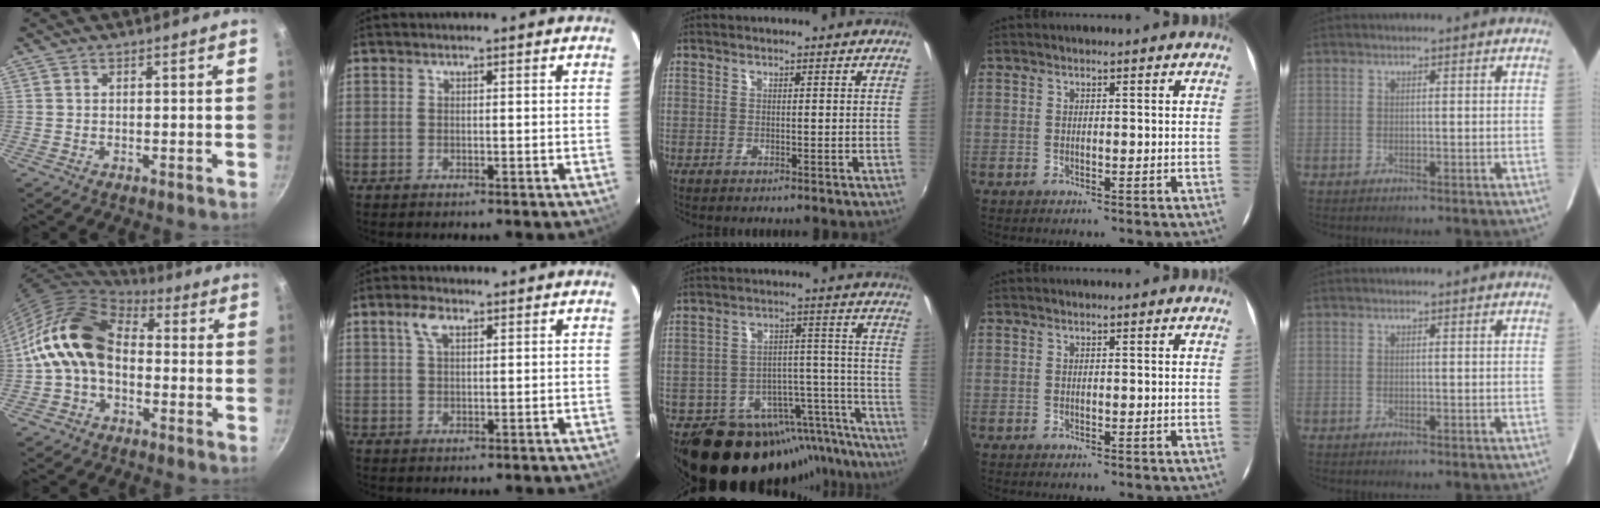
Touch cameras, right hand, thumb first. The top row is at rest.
{"thumb": {"total": 13.8, "force": [-0.6, 9.7, 9.7], "torque": [-0.145, 0.039, -0.028]}, "index": {"total": 3.4, "force": [1.8, 1.7, 2.4], "torque": [-0.045, 0.009, 0.032]}, "middle": {"total": 24.7, "force": [-20.6, 10.6, 8.5], "torque": [-0.126, 0.043, -0.276]}}